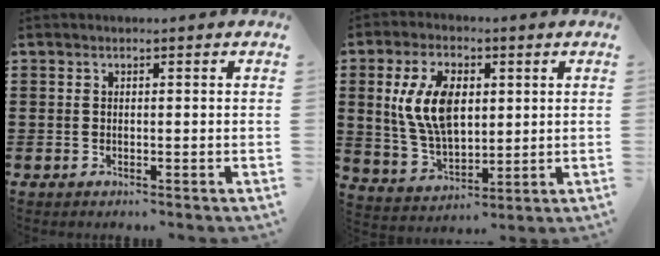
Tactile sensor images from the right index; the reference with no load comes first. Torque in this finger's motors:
{"motor_torque": [1.19, 0.41, 1.05, 0.21]}